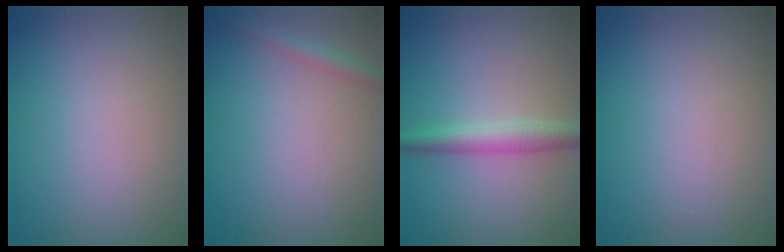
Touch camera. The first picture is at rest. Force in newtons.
{"total": 1.3, "press": 1.3, "slide": 0.1}
{"total": 2.9, "press": 2.9, "slide": 0.1}
{"total": 0.0}